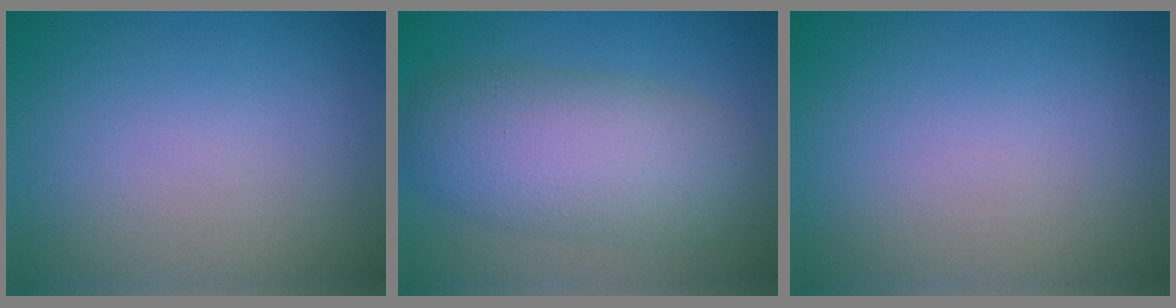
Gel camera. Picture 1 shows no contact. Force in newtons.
{"total": 7.6, "press": 7.6, "slide": 0.6}
{"total": 0.0}